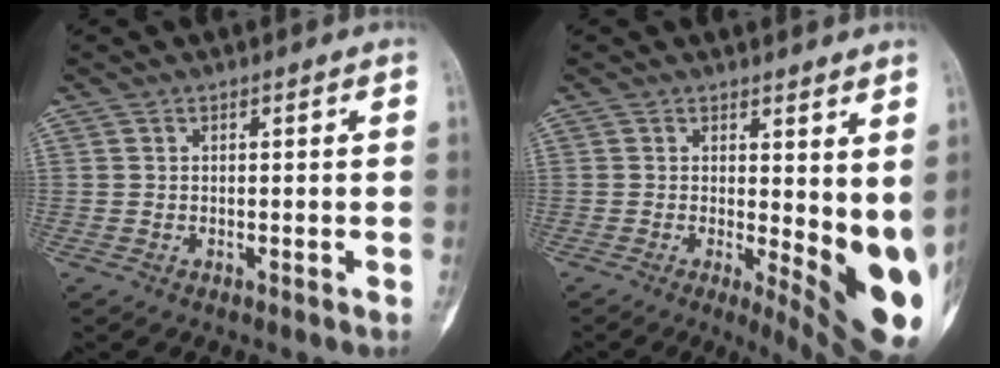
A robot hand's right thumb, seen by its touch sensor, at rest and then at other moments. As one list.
[{"total": 12.5, "force": [0.5, 4.7, 11.6], "torque": [-0.144, -0.029, 0.018]}]